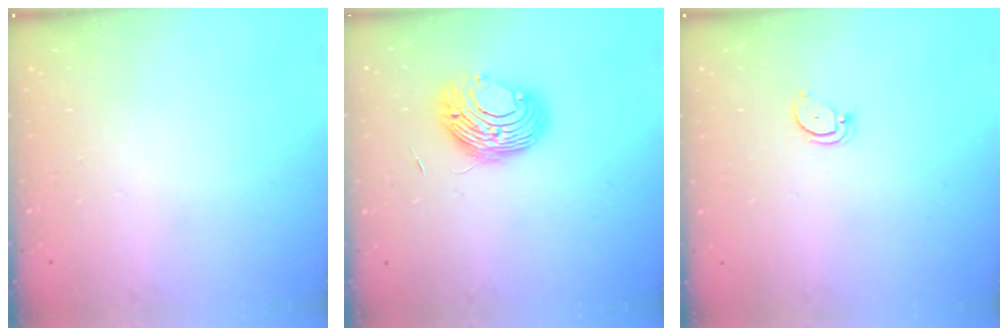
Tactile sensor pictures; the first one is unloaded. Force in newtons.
{"total": 9.4, "press": 9.4, "slide": 0.3}
{"total": 2.6, "press": 2.6, "slide": 0.0}